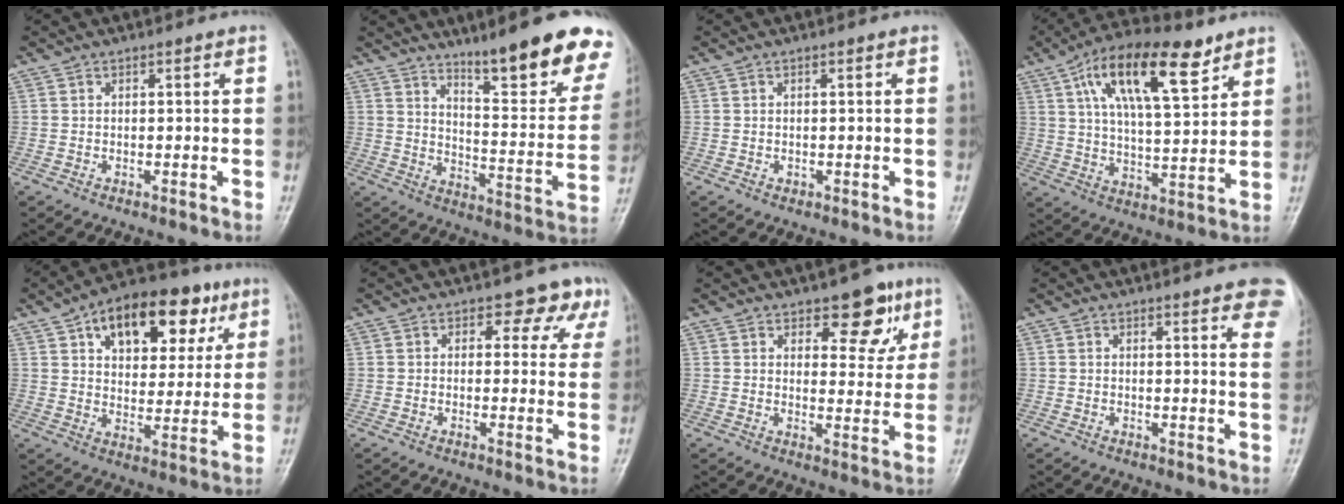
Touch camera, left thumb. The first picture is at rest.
{"total": 19.1, "force": [13.2, 3.5, 13.4], "torque": [-0.144, -0.085, 0.192]}
{"total": 0.6, "force": [-0.1, 0.5, 0.3], "torque": [0.000, 0.001, -0.002]}
{"total": 17.4, "force": [8.9, 6.7, 13.4], "torque": [-0.201, -0.019, 0.150]}
{"total": 18.9, "force": [8.9, 10.7, 12.8], "torque": [-0.137, -0.006, 0.133]}
{"total": 5.7, "force": [4.0, 3.7, 2.0], "torque": [0.014, -0.018, 0.029]}
{"total": 8.8, "force": [5.2, 4.6, 5.4], "torque": [-0.028, -0.026, 0.068]}
{"total": 11.5, "force": [7.7, 2.8, 8.0], "torque": [-0.073, -0.024, 0.074]}